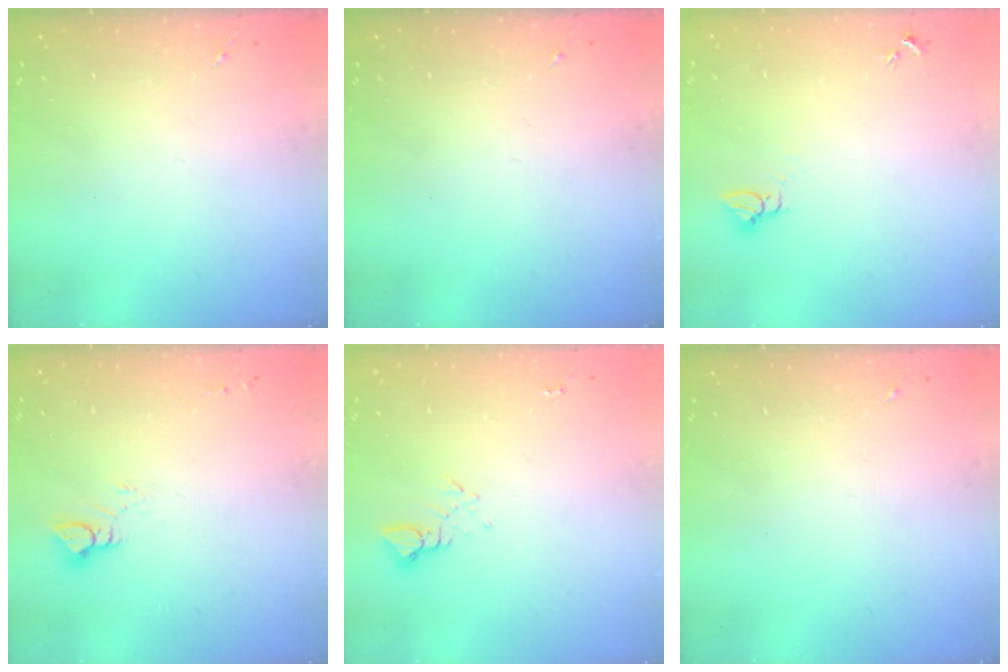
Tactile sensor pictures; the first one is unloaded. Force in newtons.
{"total": 0.0}
{"total": 3.0, "press": 3.0, "slide": 0.1}
{"total": 5.1, "press": 5.1, "slide": 0.3}
{"total": 3.9, "press": 3.9, "slide": 0.3}
{"total": 0.0}